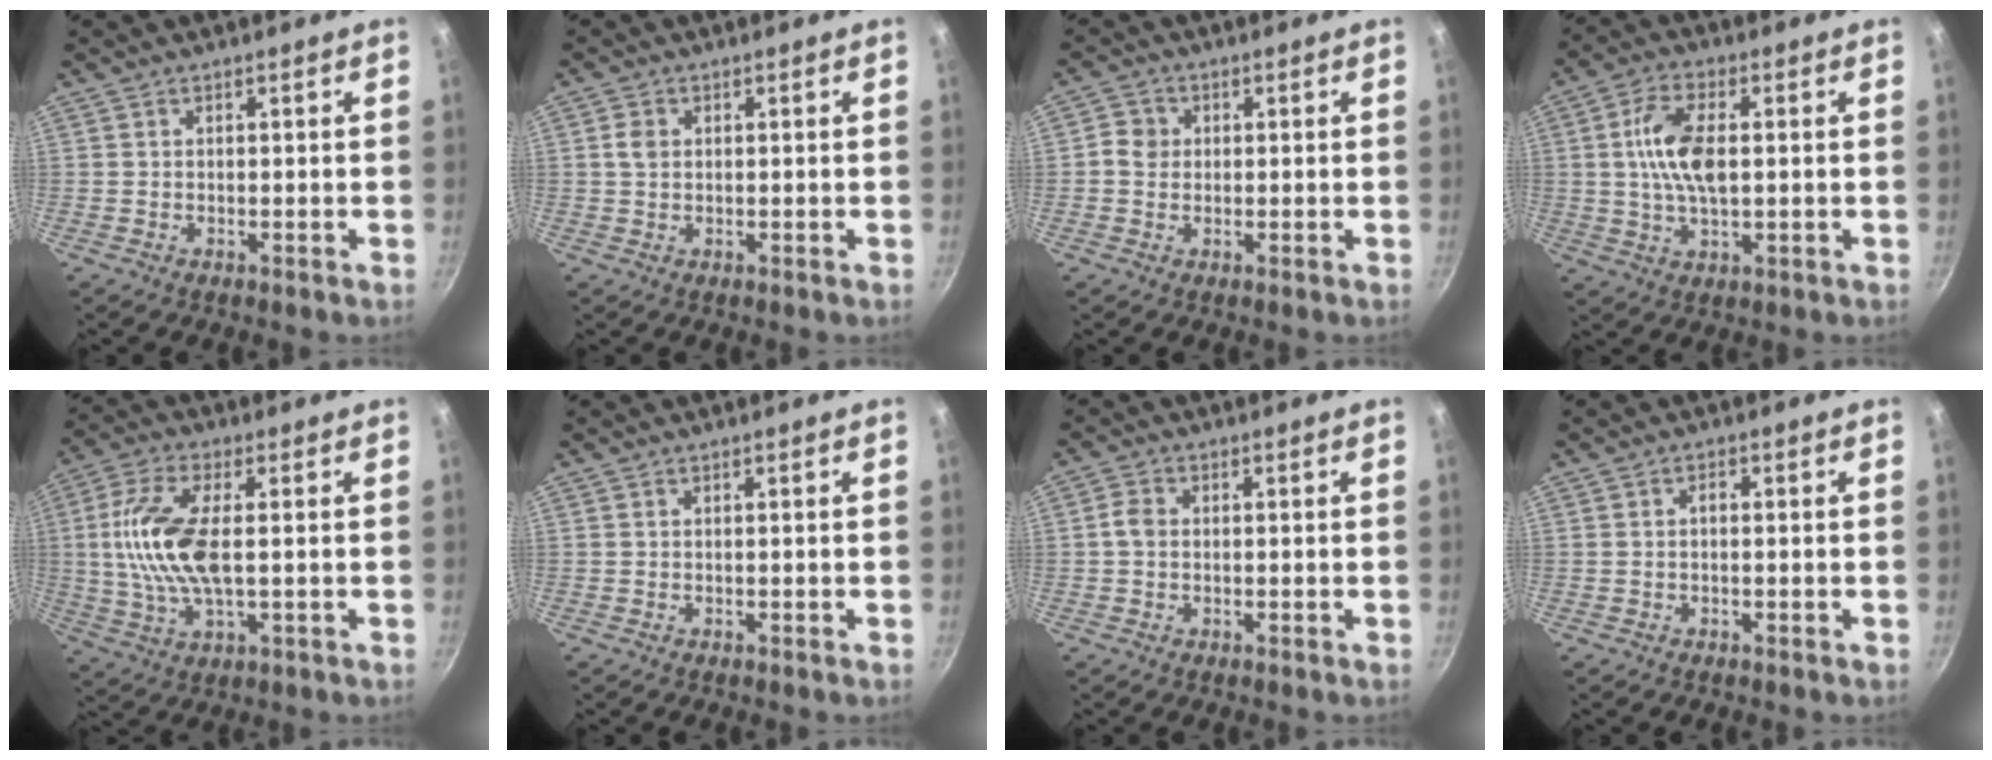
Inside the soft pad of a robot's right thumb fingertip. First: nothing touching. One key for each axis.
{"total": 2.4, "fx": 0.4, "fy": 1.8, "fz": 1.4, "tx": -0.023, "ty": 0.001, "tz": 0.008}
{"total": 3.6, "fx": 0.2, "fy": 3.3, "fz": 1.4, "tx": -0.010, "ty": 0.006, "tz": -0.003}
{"total": 10.6, "fx": 1.1, "fy": 5.2, "fz": 9.2, "tx": -0.179, "ty": 0.003, "tz": 0.022}
{"total": 13.9, "fx": 0.8, "fy": 6.0, "fz": 12.5, "tx": -0.272, "ty": 0.002, "tz": 0.017}
{"total": 0.0}
{"total": 2.8, "fx": -0.1, "fy": 2.2, "fz": 1.7, "tx": -0.030, "ty": 0.006, "tz": -0.007}
{"total": 1.2, "fx": -0.1, "fy": 0.7, "fz": 0.9, "tx": -0.012, "ty": 0.007, "tz": -0.003}